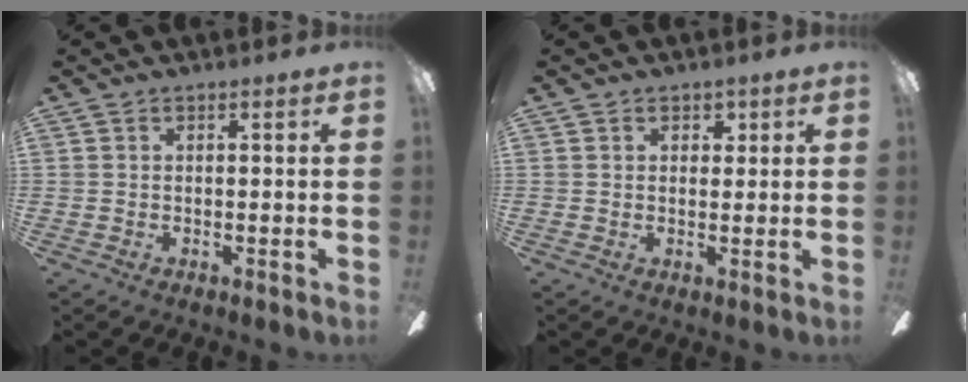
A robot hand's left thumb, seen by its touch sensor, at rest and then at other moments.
{"total": 2.3, "force": [1.1, 1.7, 1.1], "torque": [0.000, -0.001, 0.013]}